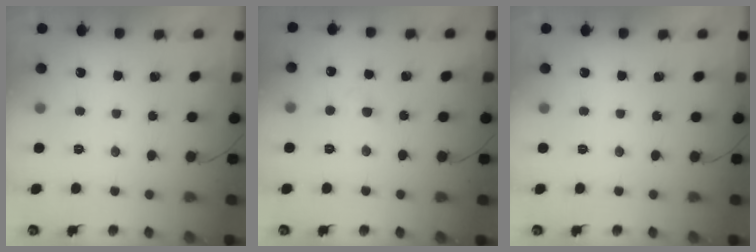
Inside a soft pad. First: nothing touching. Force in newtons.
{"total": 2.4, "press": 2.3, "slide": 0.9}
{"total": 0.0}